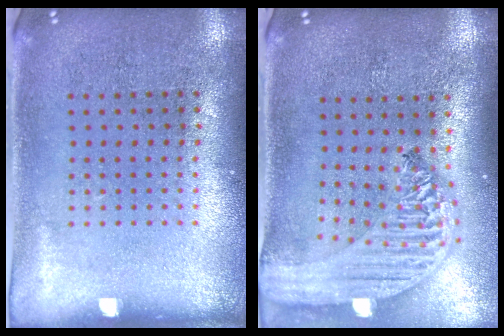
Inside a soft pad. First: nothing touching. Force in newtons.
{"total": 2.5, "press": 2.1, "slide": 1.3}